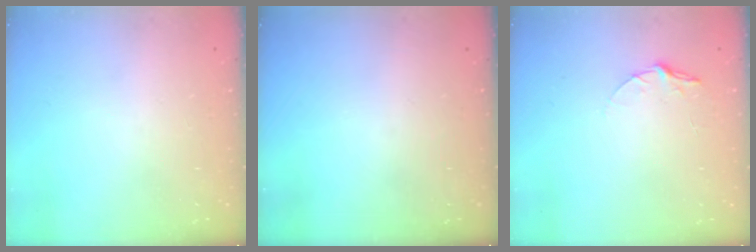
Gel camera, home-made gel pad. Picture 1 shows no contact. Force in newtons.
{"total": 0.0}
{"total": 4.6, "press": 4.6, "slide": 0.4}